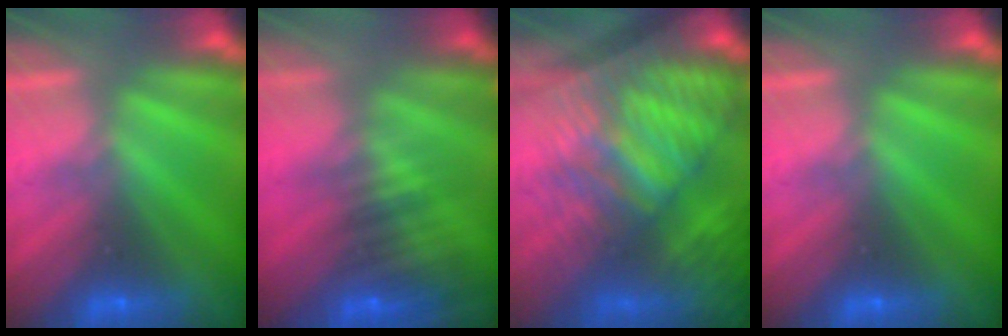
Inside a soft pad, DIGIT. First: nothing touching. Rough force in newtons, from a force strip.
{"total": 4.9}
{"total": 8.4}
{"total": 0.0}